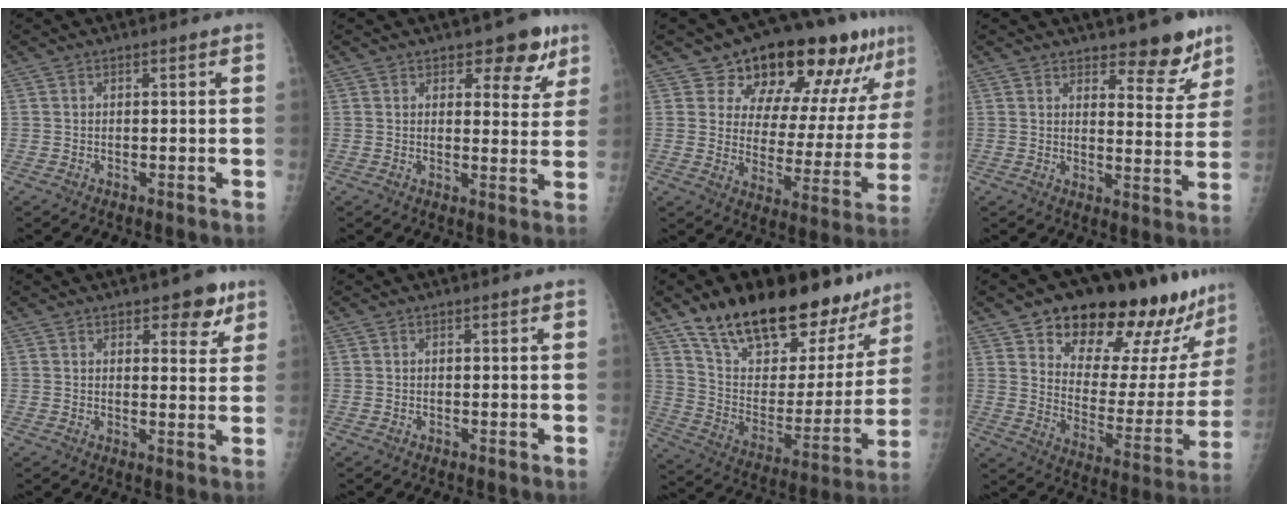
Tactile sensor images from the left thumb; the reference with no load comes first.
{"total": 7.3, "force": [4.8, 4.0, 3.8], "torque": [-0.006, -0.023, 0.061]}
{"total": 20.1, "force": [13.2, 9.4, 12.0], "torque": [-0.121, -0.055, 0.185]}
{"total": 8.2, "force": [6.4, 3.2, 3.9], "torque": [-0.014, -0.049, 0.092]}
{"total": 5.7, "force": [3.6, 3.0, 3.3], "torque": [-0.012, -0.017, 0.044]}
{"total": 0.0}
{"total": 28.3, "force": [20.5, 13.0, 14.6], "torque": [-0.190, -0.071, 0.327]}
{"total": 26.0, "force": [19.4, 10.4, 13.8], "torque": [-0.150, -0.093, 0.271]}